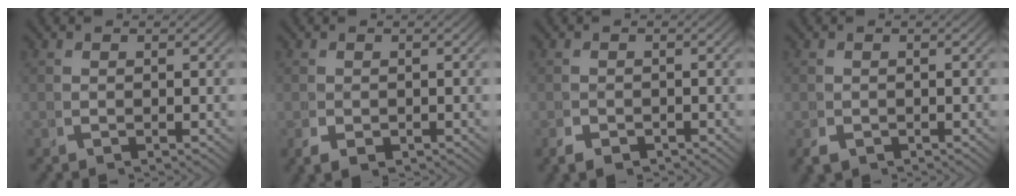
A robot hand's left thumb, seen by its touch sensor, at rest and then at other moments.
{"total": 2.0, "force": [-0.6, 1.5, 1.2], "torque": [-0.027, -0.016, -0.001]}
{"total": 1.8, "force": [-1.2, 1.1, 0.7], "torque": [-0.013, -0.011, -0.019]}
{"total": 1.5, "force": [-0.9, 1.1, 0.5], "torque": [-0.012, -0.012, -0.011]}